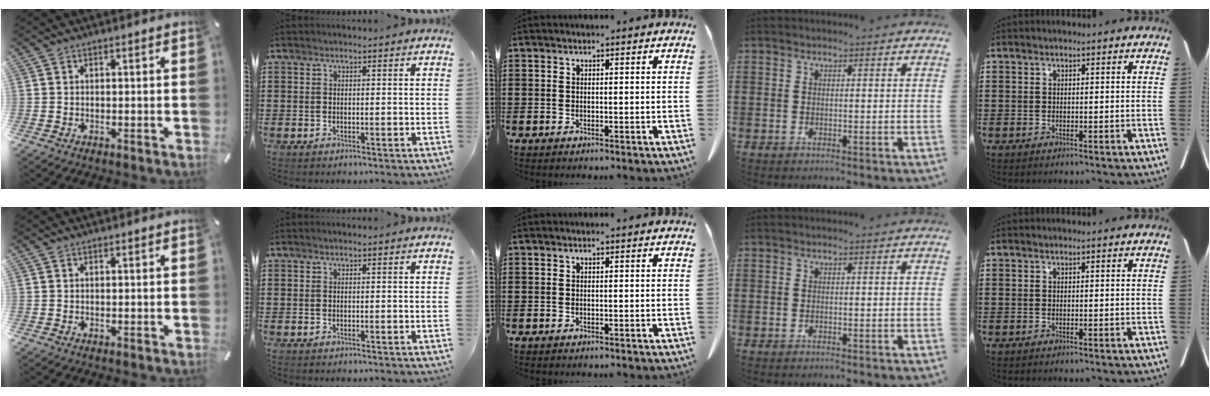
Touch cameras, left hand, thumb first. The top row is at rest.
{}